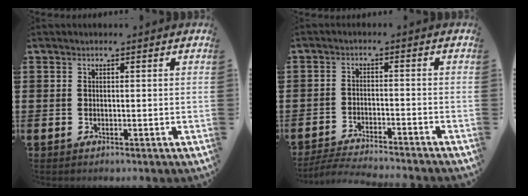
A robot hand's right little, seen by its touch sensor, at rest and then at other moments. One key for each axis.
{"total": 3.2, "fx": -3.1, "fy": -0.2, "fz": 0.6, "tx": -0.009, "ty": -0.001, "tz": -0.064}